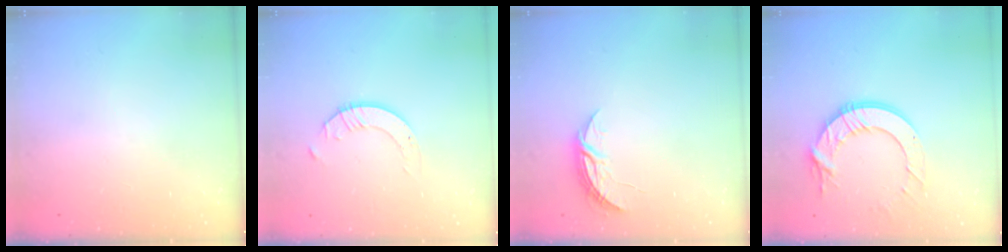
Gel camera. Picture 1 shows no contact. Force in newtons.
{"total": 2.1, "press": 2.1, "slide": 0.2}
{"total": 6.2, "press": 6.2, "slide": 0.5}
{"total": 12.6, "press": 12.6, "slide": 1.1}